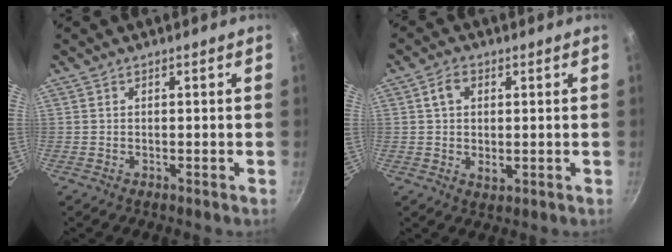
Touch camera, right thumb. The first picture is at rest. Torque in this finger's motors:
{"motor_torque": [0.23, 0.06, 0.54, 0.34, 0.03]}